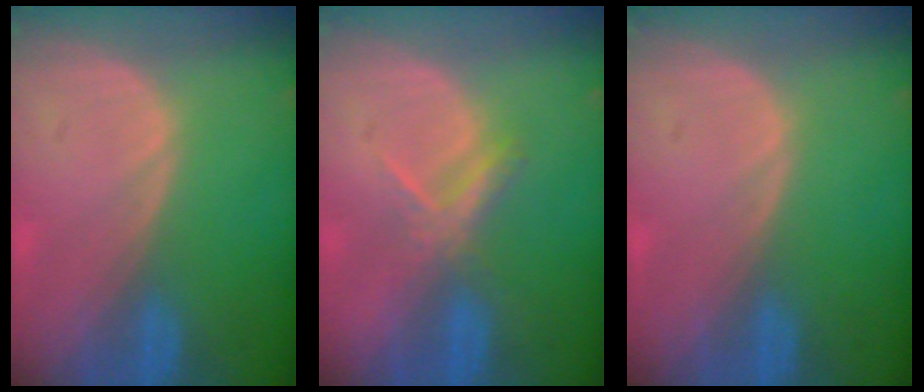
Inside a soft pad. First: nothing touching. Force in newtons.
{"total": 3.7, "press": 3.6, "slide": 0.9}
{"total": 0.0}